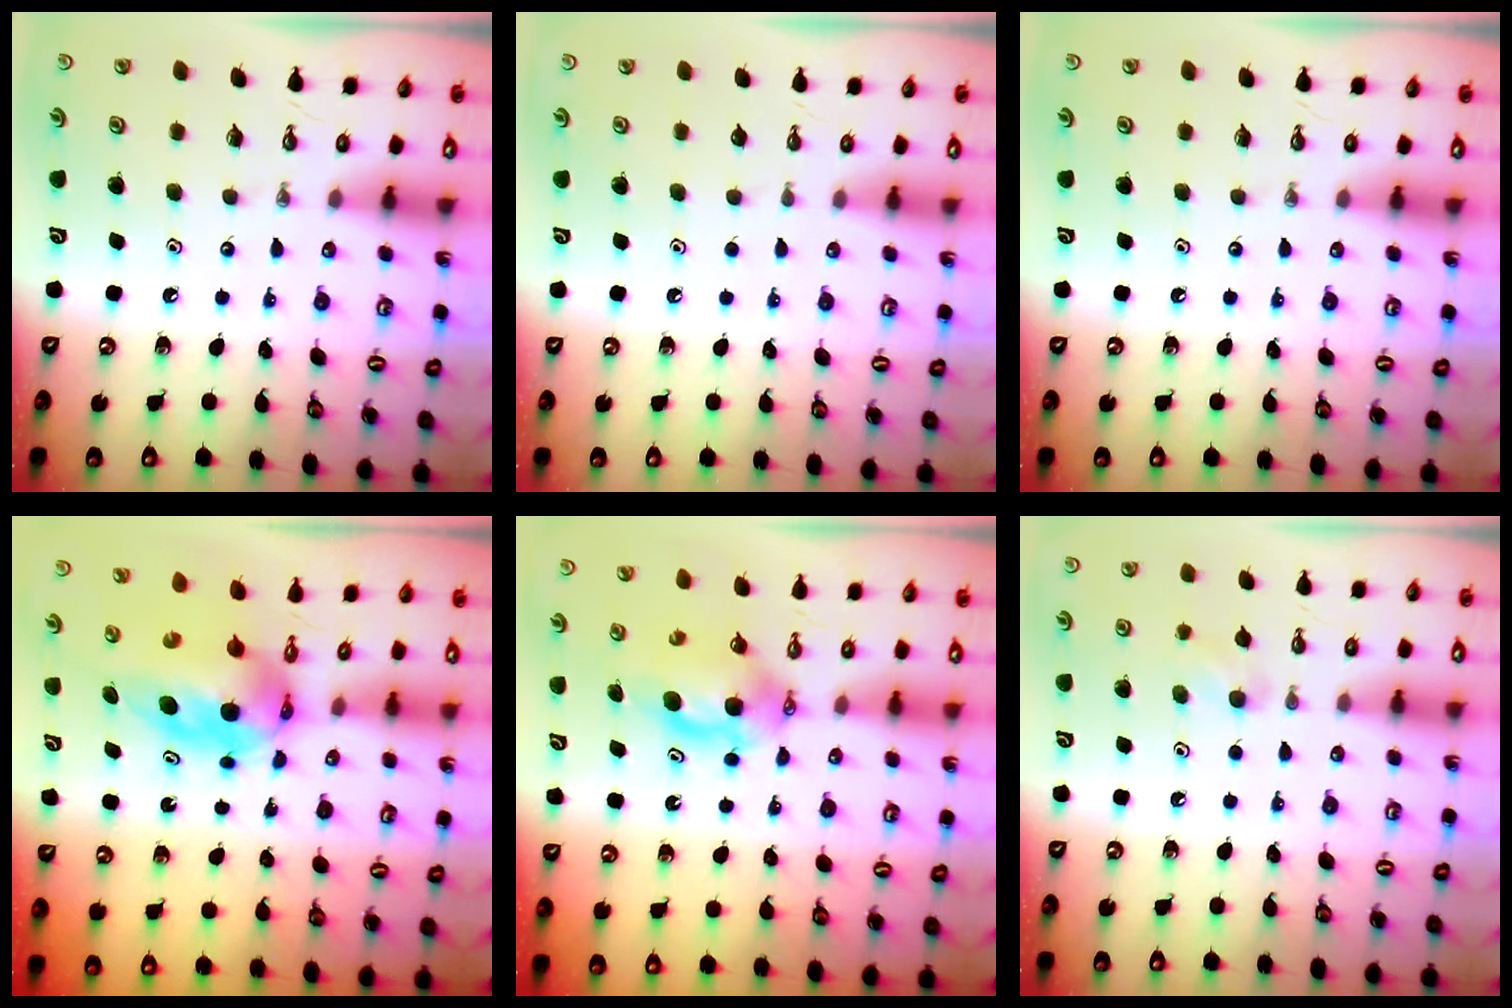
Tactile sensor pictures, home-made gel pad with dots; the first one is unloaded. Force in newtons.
{"total": 0.9, "press": 0.1, "slide": 0.9}
{"total": 0.0}
{"total": 5.7, "press": 5.5, "slide": 1.5}
{"total": 5.9, "press": 5.8, "slide": 1.1}
{"total": 4.9, "press": 4.8, "slide": 1.0}